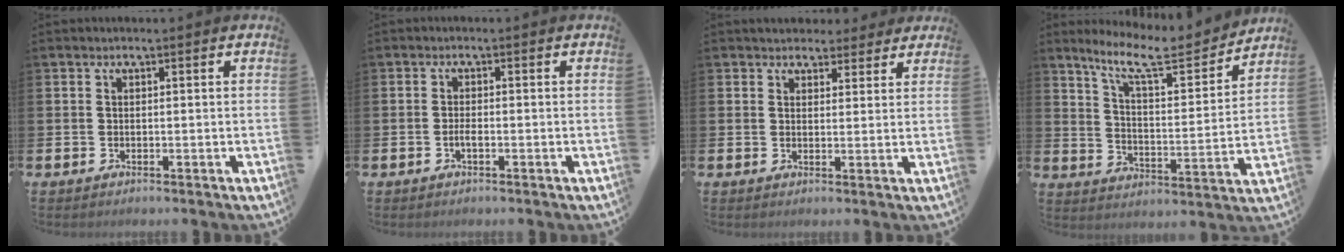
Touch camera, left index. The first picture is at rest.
{"total": 1.2, "force": [-0.5, 0.3, 1.0], "torque": [-0.025, 0.002, -0.008]}
{"total": 3.6, "force": [3.2, 1.8, -0.1], "torque": [0.008, -0.019, 0.053]}
{"total": 9.6, "force": [8.3, 1.8, 4.4], "torque": [-0.104, -0.052, 0.141]}